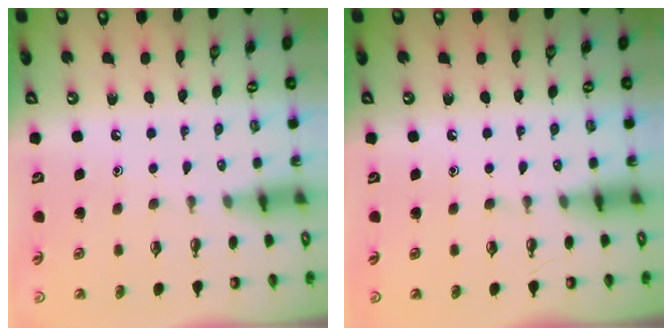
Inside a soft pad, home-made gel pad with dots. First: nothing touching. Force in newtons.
{"total": 0.0}